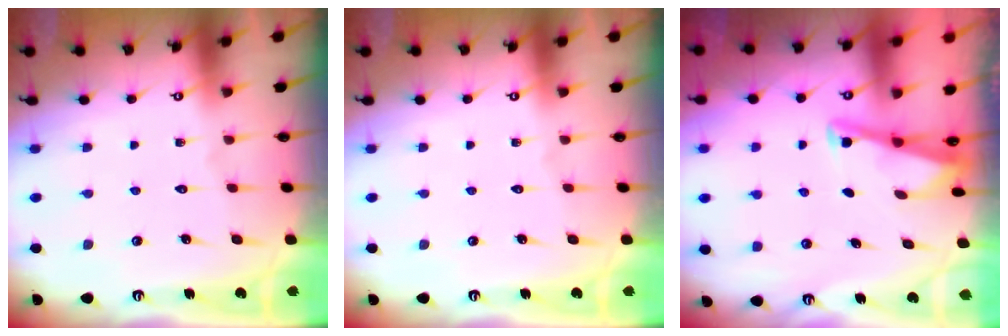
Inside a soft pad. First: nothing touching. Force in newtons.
{"total": 0.0}
{"total": 2.9, "press": 2.8, "slide": 0.4}